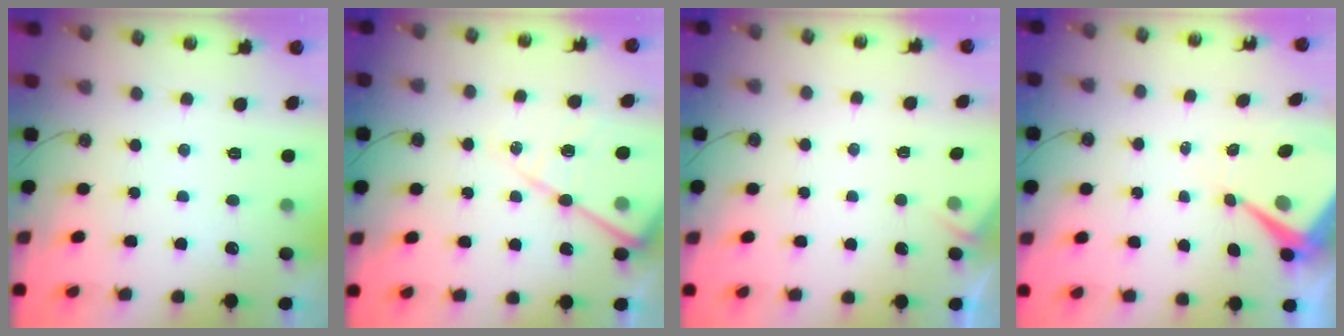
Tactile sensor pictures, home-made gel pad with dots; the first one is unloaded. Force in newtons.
{"total": 14.7, "press": 14.6, "slide": 1.2}
{"total": 2.5, "press": 2.4, "slide": 0.4}
{"total": 8.8, "press": 8.8, "slide": 0.8}